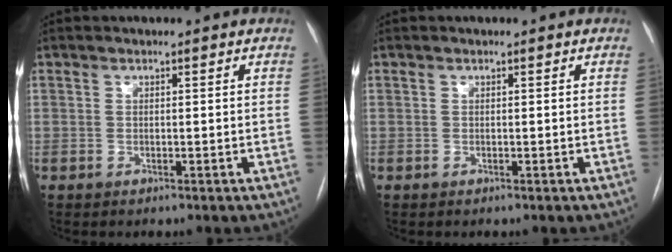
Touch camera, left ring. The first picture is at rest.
{"total": 0.0}